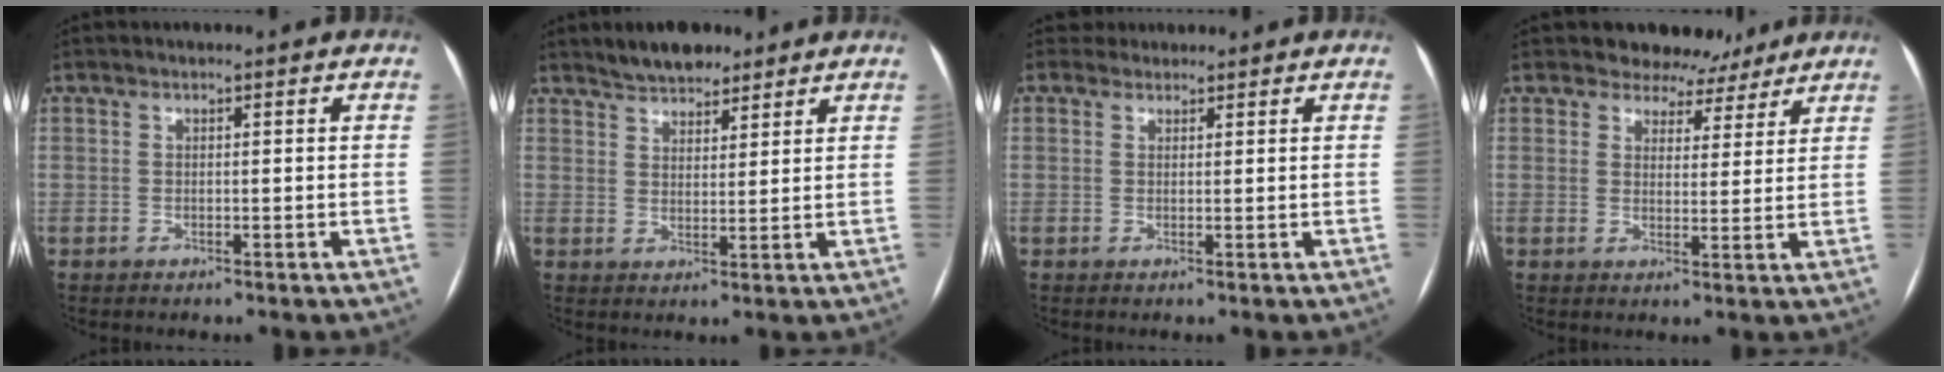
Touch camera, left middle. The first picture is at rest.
{"total": 6.3, "force": [5.3, 2.4, 2.4], "torque": [-0.044, 0.010, 0.094]}
{"total": 1.8, "force": [1.5, 0.9, -0.5], "torque": [0.009, 0.011, 0.022]}
{"total": 6.4, "force": [5.5, 3.4, 0.2], "torque": [0.010, -0.002, 0.063]}